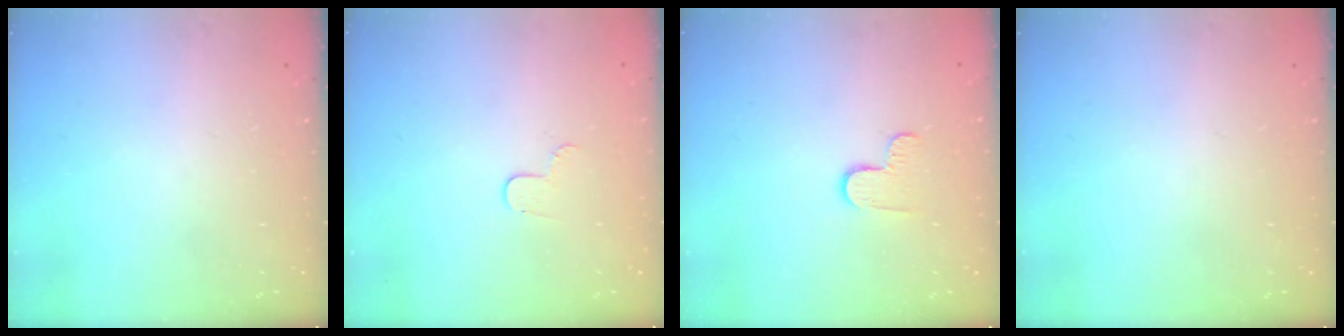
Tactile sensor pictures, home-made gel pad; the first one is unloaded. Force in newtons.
{"total": 4.0, "press": 3.9, "slide": 0.3}
{"total": 5.1, "press": 5.0, "slide": 0.5}
{"total": 0.0}